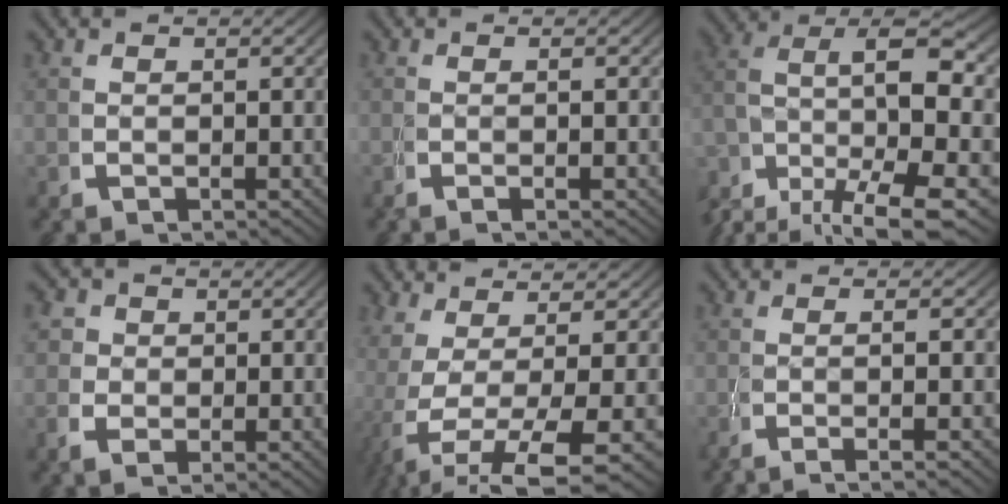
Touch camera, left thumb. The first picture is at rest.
{"total": 1.5, "force": [0.0, -0.3, 1.5], "torque": [-0.032, 0.004, -0.004]}
{"total": 11.5, "force": [-0.7, 7.1, 9.0], "torque": [-0.187, -0.053, 0.011]}
{"total": 2.7, "force": [0.4, 2.3, 1.3], "torque": [-0.031, -0.006, 0.002]}
{"total": 9.5, "force": [-2.1, 4.6, 8.1], "torque": [-0.181, -0.045, -0.001]}
{"total": 3.9, "force": [-1.8, 0.3, 3.5], "torque": [-0.066, -0.003, -0.030]}